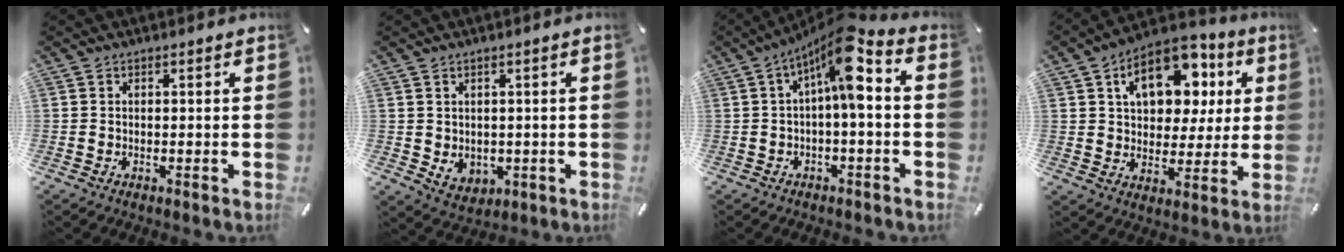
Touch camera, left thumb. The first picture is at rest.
{"total": 4.2, "force": [1.1, 3.9, 1.0], "torque": [-0.011, -0.012, 0.019]}
{"total": 11.3, "force": [2.4, 3.3, 10.5], "torque": [-0.176, -0.019, 0.037]}
{"total": 16.1, "force": [6.8, 10.7, 9.9], "torque": [-0.147, -0.022, 0.122]}